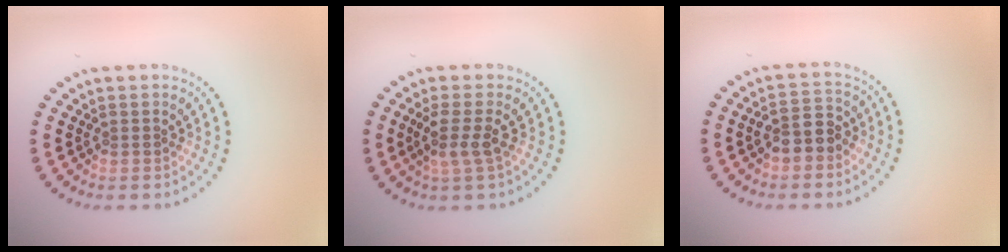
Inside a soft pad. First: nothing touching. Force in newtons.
{"total": 2.6, "press": 2.0, "slide": 1.6}
{"total": 3.0, "press": 2.9, "slide": 0.8}